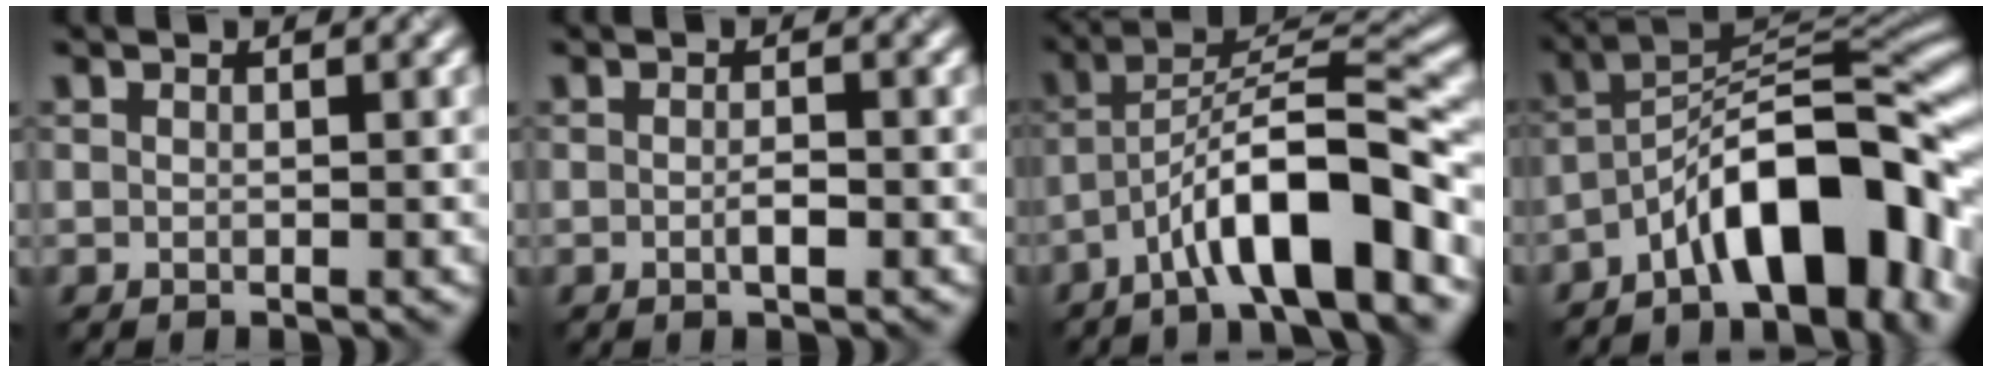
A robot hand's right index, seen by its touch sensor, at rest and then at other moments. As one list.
[{"total": 1.3, "force": [-0.4, 0.3, 1.2], "torque": [-0.021, -0.001, -0.006]}, {"total": 9.6, "force": [-5.1, 2.0, 7.8], "torque": [-0.123, 0.024, -0.086]}, {"total": 11.2, "force": [-5.6, 3.9, 8.9], "torque": [-0.119, 0.022, -0.102]}]